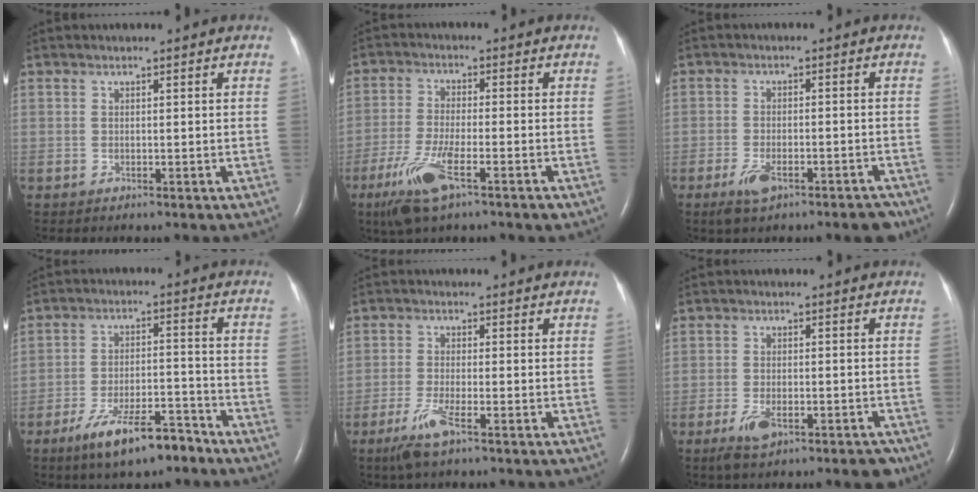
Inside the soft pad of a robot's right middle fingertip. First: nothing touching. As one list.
[{"total": 9.2, "force": [-5.2, 1.4, 7.5], "torque": [-0.161, -0.022, -0.093]}, {"total": 7.0, "force": [-4.8, 2.2, 4.7], "torque": [-0.075, -0.003, -0.074]}, {"total": 10.1, "force": [-7.3, 2.6, 6.4], "torque": [-0.116, -0.003, -0.124]}, {"total": 5.2, "force": [-3.3, 0.4, 4.0], "torque": [-0.095, -0.013, -0.065]}, {"total": 6.8, "force": [-4.5, 2.0, 4.7], "torque": [-0.076, -0.005, -0.069]}]